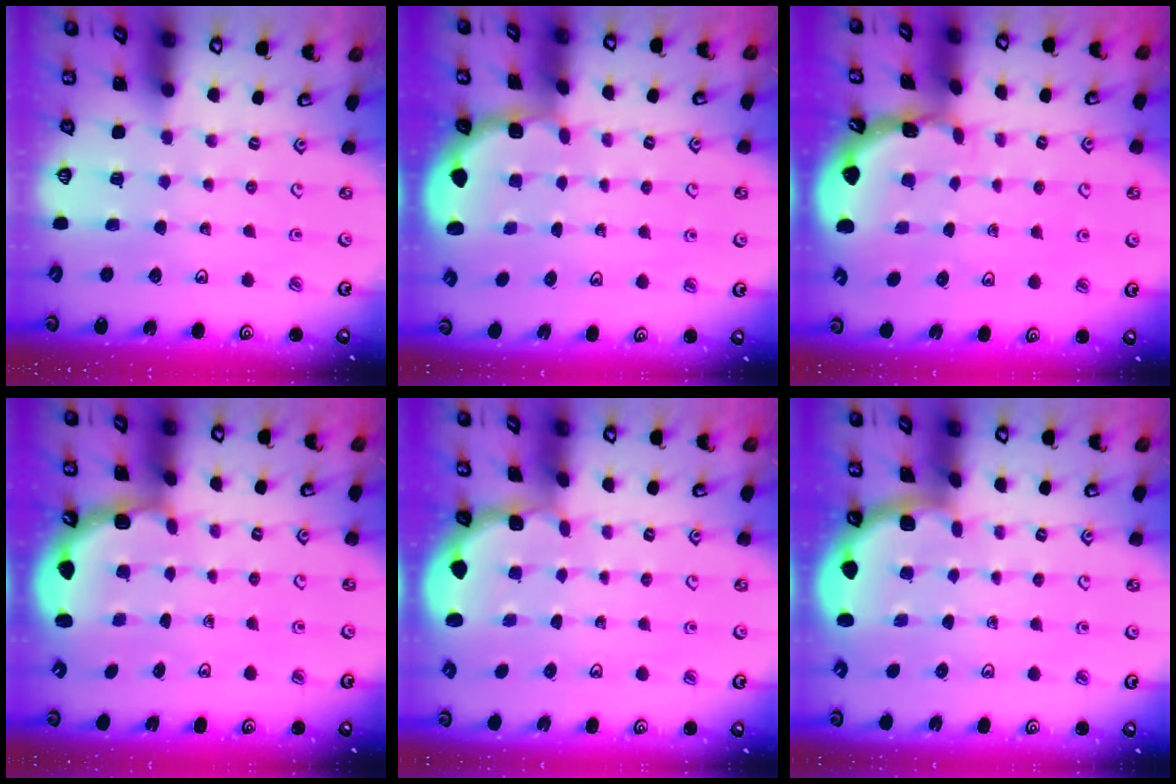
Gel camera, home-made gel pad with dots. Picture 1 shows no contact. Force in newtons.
{"total": 1.8, "press": 1.6, "slide": 0.8}
{"total": 1.8, "press": 1.8, "slide": 0.1}
{"total": 3.2, "press": 2.4, "slide": 2.2}
{"total": 1.4, "press": 1.3, "slide": 0.3}
{"total": 1.8, "press": 1.8, "slide": 0.0}